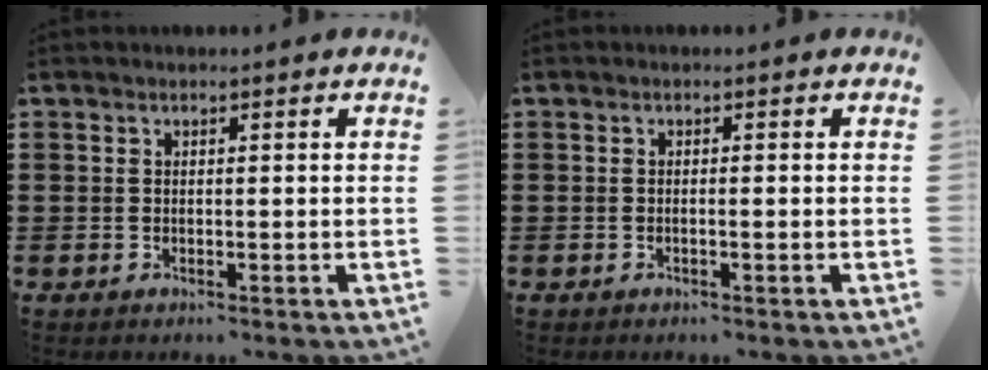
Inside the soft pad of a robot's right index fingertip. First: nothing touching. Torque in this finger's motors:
{"motor_torque": [-0.73, 0.73, -0.02, -0.01]}